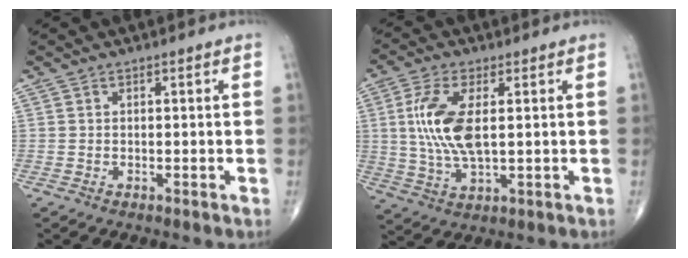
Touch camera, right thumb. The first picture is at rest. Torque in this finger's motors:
{"motor_torque": [1.50, 1.76, 1.26, 0.18, 0.14]}